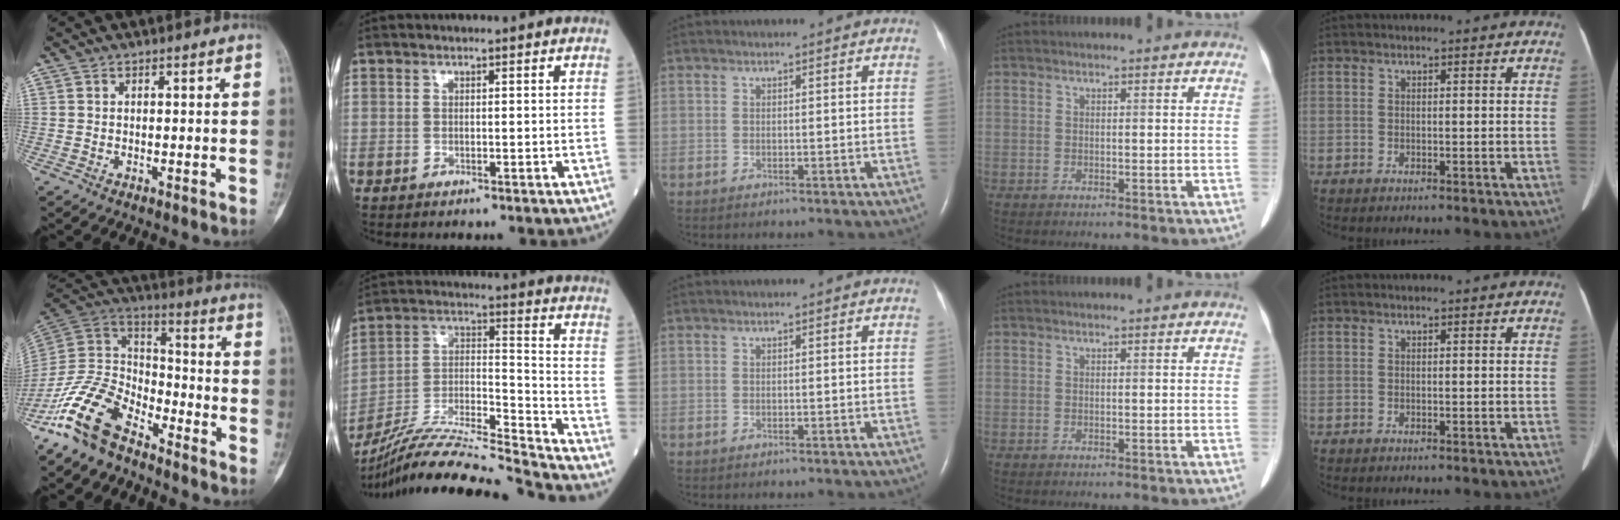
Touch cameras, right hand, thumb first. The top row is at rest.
{"thumb": {"total": 15.1, "force": [-10.9, 7.3, 7.5], "torque": [-0.132, 0.080, -0.219]}, "index": {"total": 22.1, "force": [-20.6, -1.3, 8.1], "torque": [-0.171, -0.016, -0.351]}}